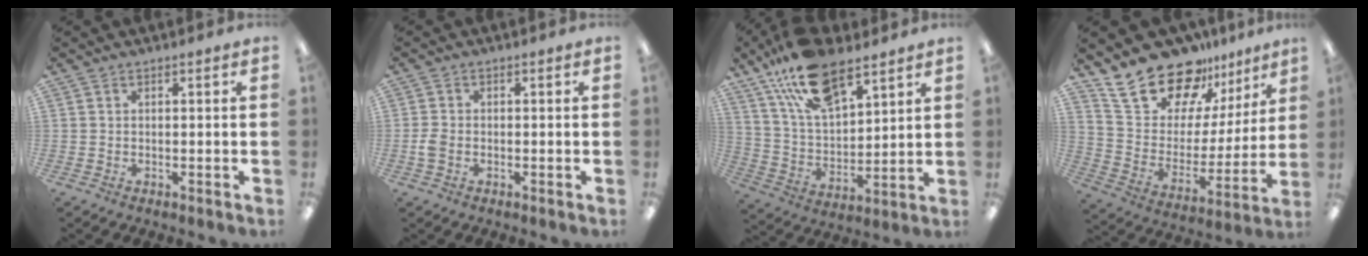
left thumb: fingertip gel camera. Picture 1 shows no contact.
{"total": 2.6, "force": [-0.6, 1.7, 1.8], "torque": [-0.039, 0.002, -0.013]}
{"total": 18.4, "force": [12.6, 8.3, 10.5], "torque": [-0.201, -0.051, 0.227]}
{"total": 20.6, "force": [16.8, 9.9, 6.9], "torque": [-0.137, -0.123, 0.305]}